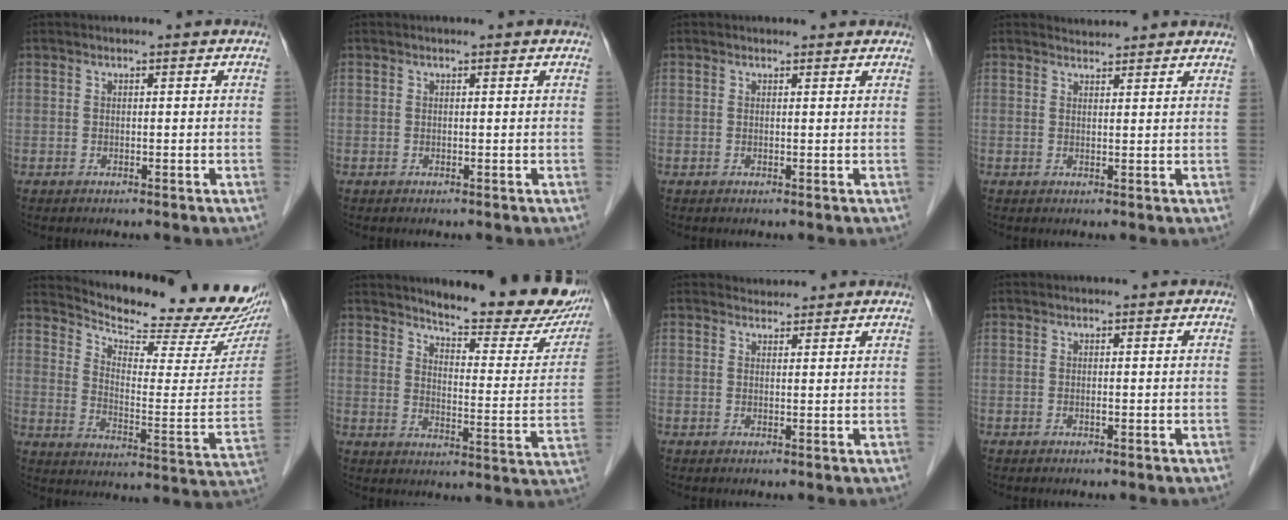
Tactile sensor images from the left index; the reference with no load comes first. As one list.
[{"total": 0.7, "force": [0.7, 0.1, 0.1], "torque": [-0.006, 0.005, 0.002]}, {"total": 2.5, "force": [2.3, 0.9, 0.4], "torque": [-0.005, 0.011, 0.019]}, {"total": 3.3, "force": [3.3, 0.5, -0.1], "torque": [-0.006, 0.013, 0.038]}, {"total": 21.3, "force": [19.8, 2.7, 7.2], "torque": [-0.115, -0.080, 0.258]}, {"total": 19.1, "force": [16.8, 3.6, 8.2], "torque": [-0.096, -0.058, 0.202]}, {"total": 2.4, "force": [2.3, 0.7, -0.3], "torque": [-0.001, 0.011, 0.030]}, {"total": 0.0}]